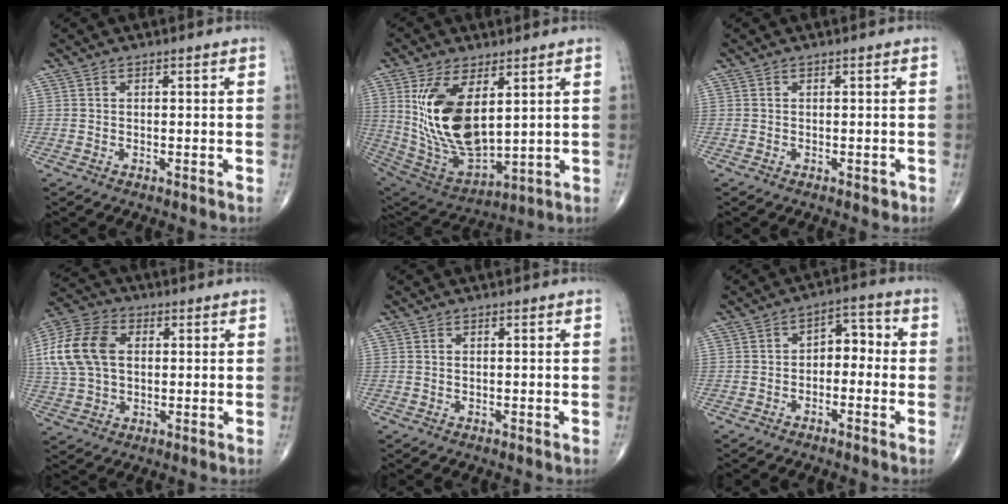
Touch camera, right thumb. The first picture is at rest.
{"total": 18.1, "force": [4.5, 9.0, 15.0], "torque": [-0.281, -0.026, 0.109]}
{"total": 0.9, "force": [-0.4, 0.6, 0.6], "torque": [-0.002, 0.000, -0.005]}
{"total": 14.3, "force": [2.4, 9.7, 10.3], "torque": [-0.204, 0.015, 0.040]}
{"total": 0.0}
{"total": 5.4, "force": [-1.0, 3.6, 3.9], "torque": [-0.034, 0.035, -0.028]}